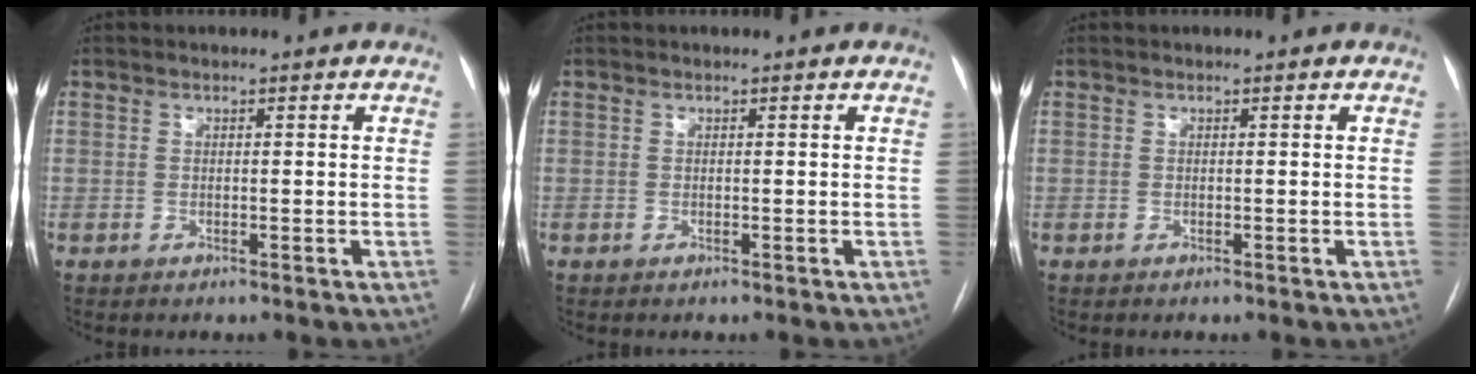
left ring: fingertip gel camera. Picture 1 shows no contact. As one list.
[{"total": 0.0}, {"total": 0.0}]